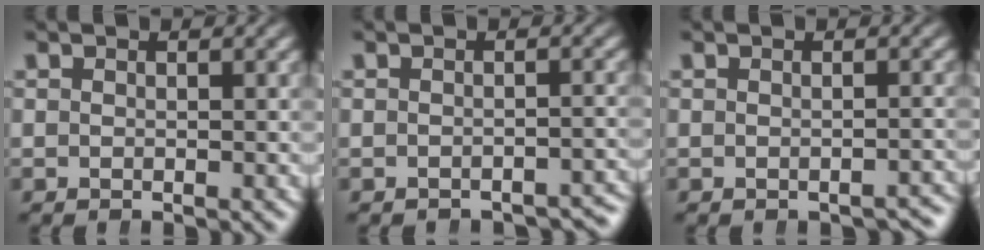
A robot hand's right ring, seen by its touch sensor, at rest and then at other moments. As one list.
[{"total": 2.6, "force": [-2.6, 0.2, 0.3], "torque": [0.004, -0.005, -0.038]}, {"total": 1.4, "force": [-1.4, 0.3, 0.3], "torque": [-0.006, -0.001, -0.019]}]